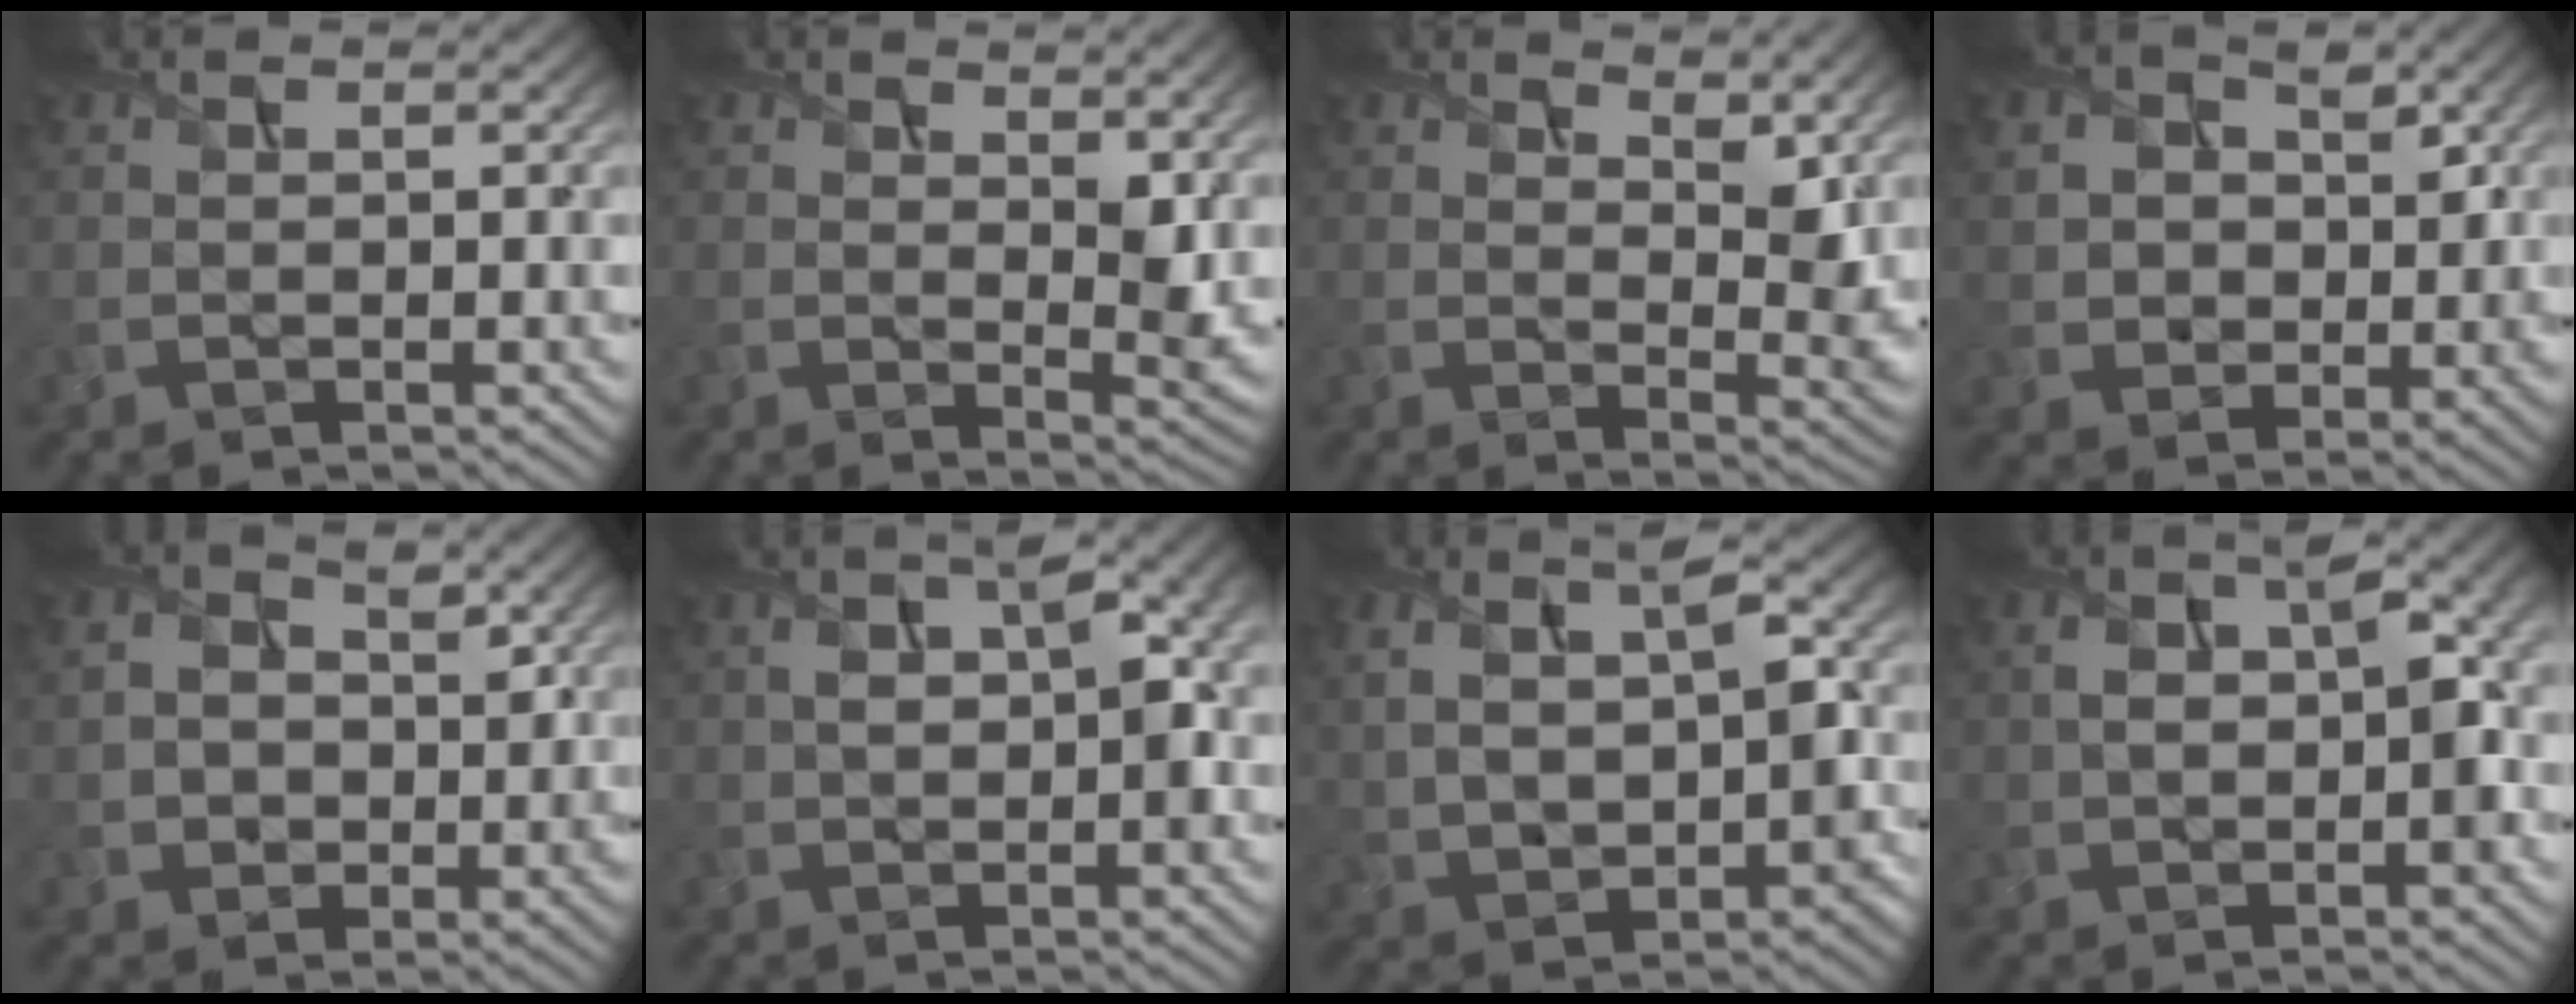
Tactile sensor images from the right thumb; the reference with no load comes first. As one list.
[{"total": 5.6, "force": [2.6, 2.7, 4.2], "torque": [-0.069, -0.010, 0.043]}, {"total": 7.4, "force": [4.9, 3.2, 4.5], "torque": [-0.078, -0.010, 0.076]}, {"total": 5.2, "force": [1.5, 4.4, 2.1], "torque": [-0.070, 0.001, 0.024]}, {"total": 5.2, "force": [0.4, 4.6, 2.4], "torque": [-0.046, 0.008, -0.007]}, {"total": 5.8, "force": [0.7, 2.9, 4.9], "torque": [-0.077, 0.007, 0.011]}, {"total": 10.2, "force": [0.5, 5.9, 8.3], "torque": [-0.154, -0.002, 0.012]}, {"total": 6.3, "force": [0.3, 3.5, 5.2], "torque": [-0.085, 0.003, 0.004]}]